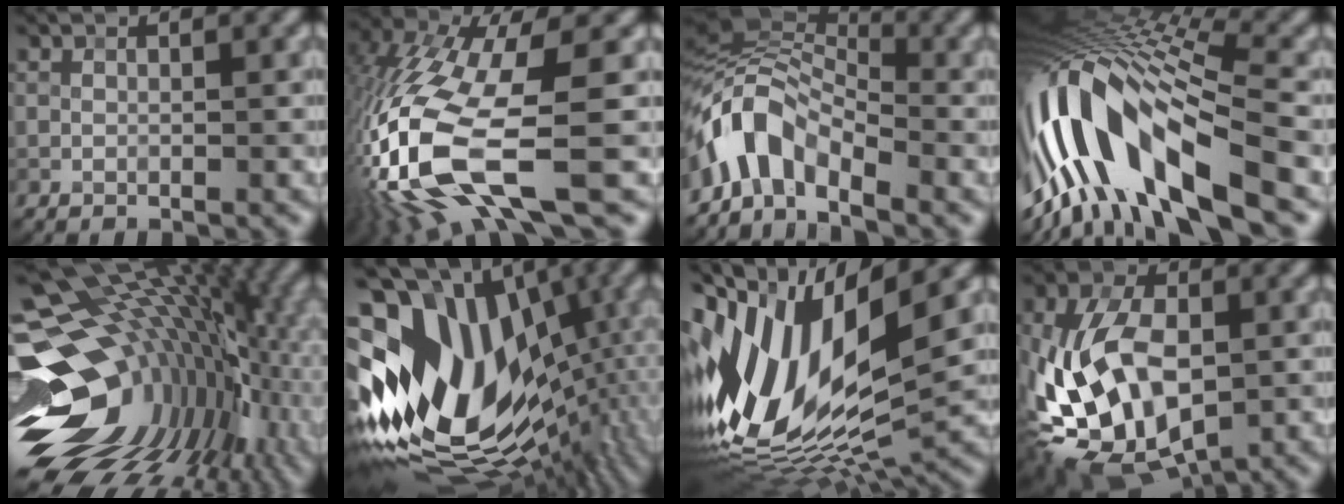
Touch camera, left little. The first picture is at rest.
{"total": 14.5, "force": [-5.1, 4.9, 12.7], "torque": [-0.305, -0.048, -0.089]}
{"total": 6.4, "force": [-4.0, 3.0, 4.0], "torque": [-0.077, 0.010, -0.094]}
{"total": 14.4, "force": [-4.1, 4.7, 13.0], "torque": [-0.253, 0.026, -0.075]}
{"total": 18.0, "force": [0.8, 12.0, 13.3], "torque": [-0.221, -0.030, 0.040]}
{"total": 18.0, "force": [0.9, 12.1, 13.3], "torque": [-0.236, -0.032, 0.054]}
{"total": 15.1, "force": [0.7, 7.4, 13.1], "torque": [-0.281, 0.002, 0.009]}
{"total": 13.6, "force": [-3.2, 8.0, 10.5], "torque": [-0.217, -0.012, -0.059]}